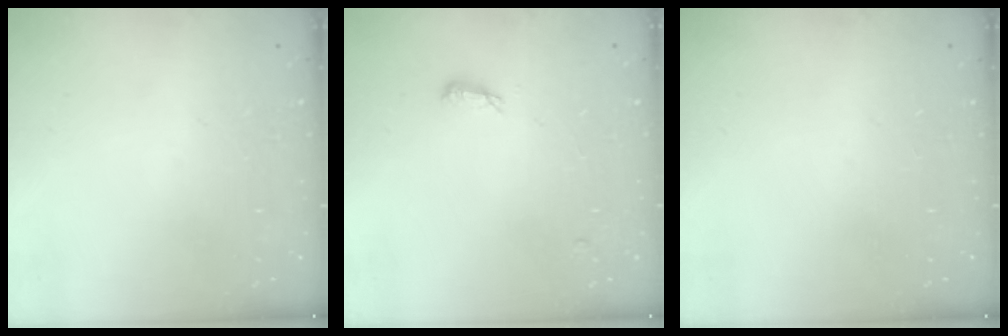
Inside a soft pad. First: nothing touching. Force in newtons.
{"total": 6.1, "press": 5.8, "slide": 1.6}
{"total": 0.0}